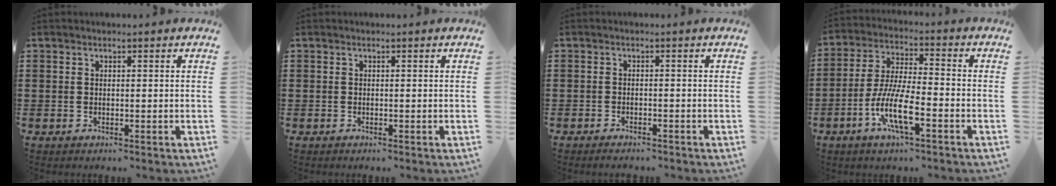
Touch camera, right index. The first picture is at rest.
{"total": 0.0}
{"total": 0.9, "force": [-0.9, 0.1, 0.1], "torque": [-0.005, 0.001, -0.017]}
{"total": 9.4, "force": [-4.1, 2.4, 8.1], "torque": [-0.186, -0.013, -0.083]}